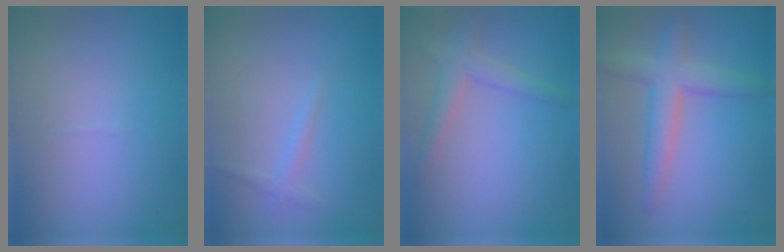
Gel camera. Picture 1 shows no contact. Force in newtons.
{"total": 1.1, "press": 1.1, "slide": 0.1}
{"total": 2.4, "press": 2.4, "slide": 0.2}
{"total": 4.3, "press": 4.3, "slide": 0.2}